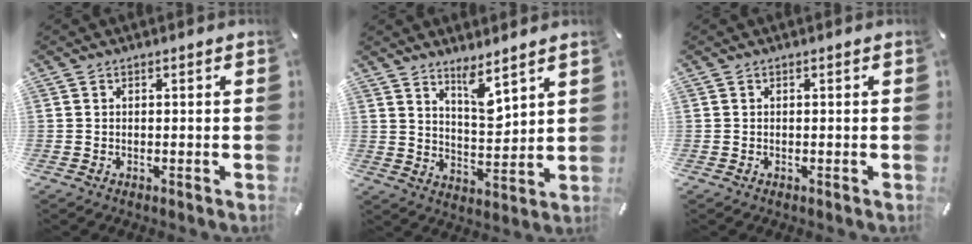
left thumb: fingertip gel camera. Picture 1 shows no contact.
{"total": 7.6, "force": [6.1, 2.0, 3.9], "torque": [-0.056, -0.049, 0.104]}
{"total": 0.0}